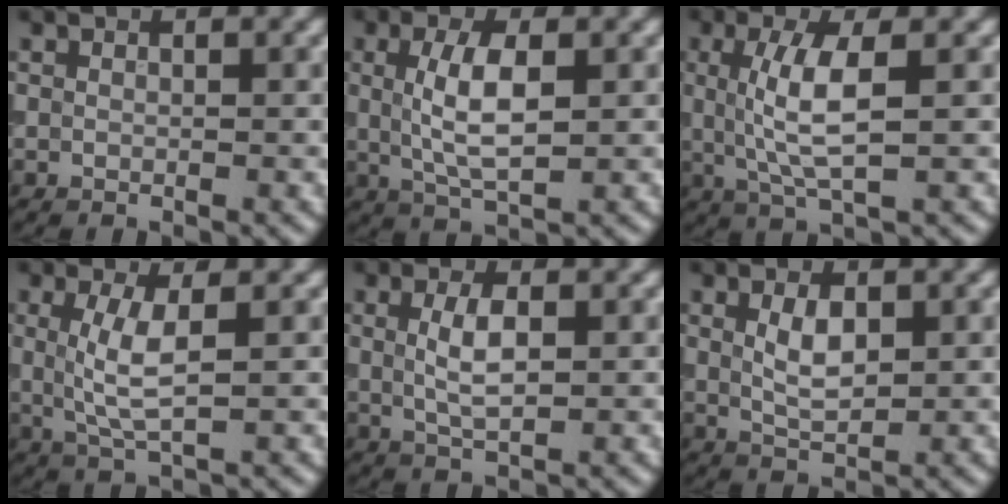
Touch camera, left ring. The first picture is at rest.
{"total": 4.5, "force": [0.5, 1.6, 4.2], "torque": [-0.089, 0.003, 0.010]}
{"total": 4.8, "force": [0.6, 1.3, 4.6], "torque": [-0.095, 0.002, 0.013]}
{"total": 3.7, "force": [0.5, 1.0, 3.6], "torque": [-0.077, -0.002, 0.010]}
{"total": 3.1, "force": [0.4, 1.1, 2.8], "torque": [-0.061, 0.001, 0.007]}
{"total": 2.9, "force": [0.6, 1.5, 2.4], "torque": [-0.052, 0.000, 0.015]}